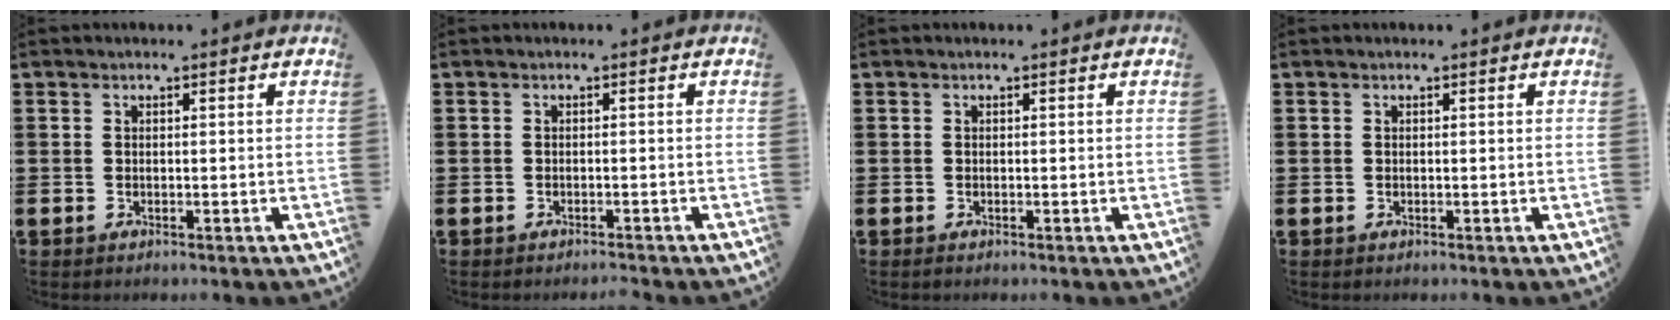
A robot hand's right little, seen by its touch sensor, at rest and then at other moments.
{"total": 0.7, "force": [-0.7, -0.1, 0.0], "torque": [0.000, -0.001, -0.015]}
{"total": 0.0}
{"total": 0.0}